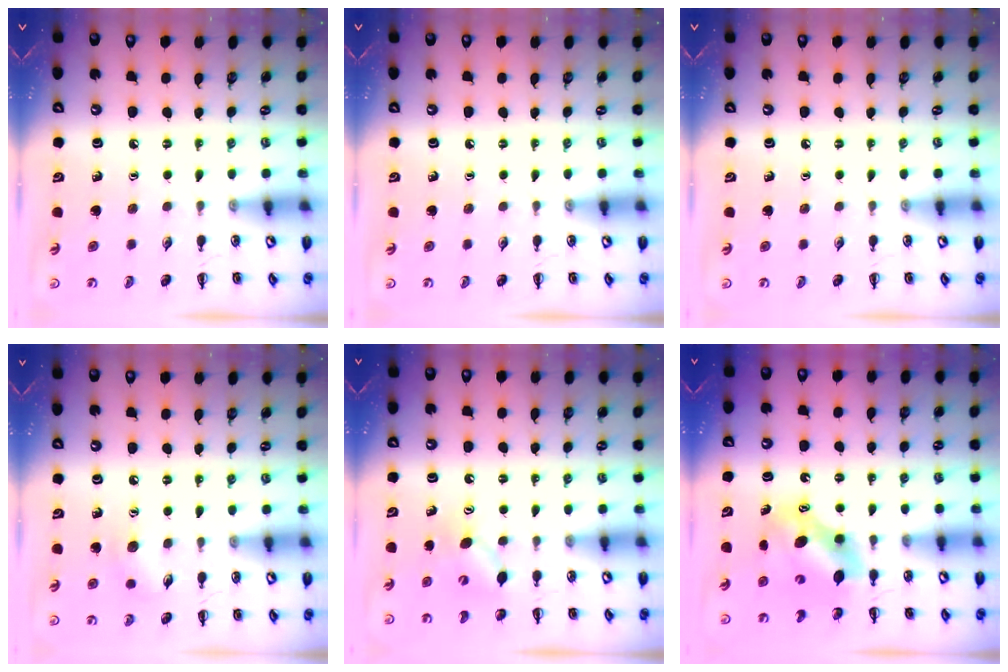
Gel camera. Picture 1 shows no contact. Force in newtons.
{"total": 0.0}
{"total": 0.0}
{"total": 7.0, "press": 6.9, "slide": 1.4}
{"total": 6.1, "press": 5.9, "slide": 1.4}
{"total": 7.0, "press": 6.9, "slide": 1.2}